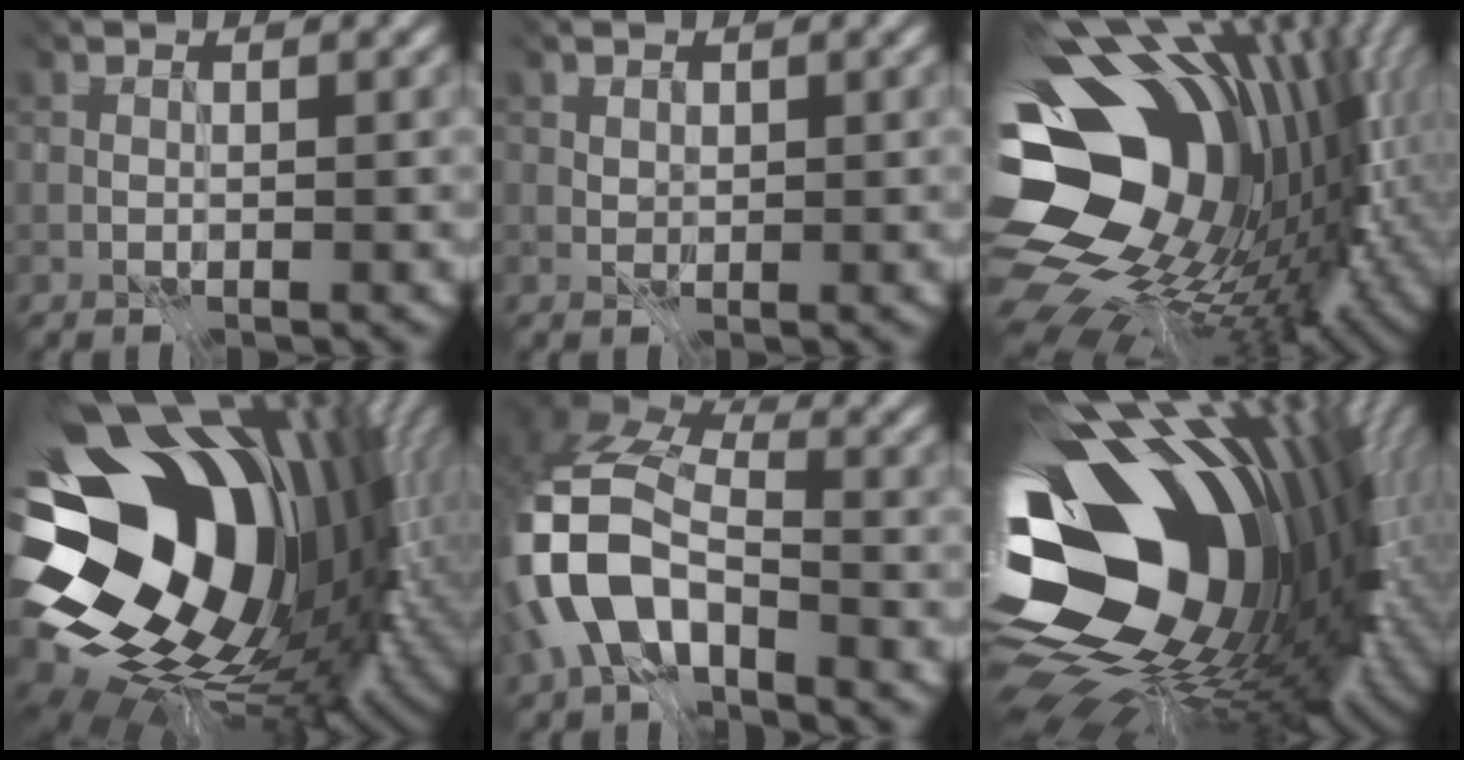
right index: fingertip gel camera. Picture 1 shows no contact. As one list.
[{"total": 1.1, "force": [-0.6, -0.4, -0.8], "torque": [0.006, -0.026, 0.018]}, {"total": 16.6, "force": [-1.1, 11.1, 12.4], "torque": [-0.205, -0.040, 0.026]}, {"total": 18.7, "force": [-1.3, 12.8, 13.7], "torque": [-0.256, -0.066, 0.029]}, {"total": 9.1, "force": [-5.3, 4.2, 6.1], "torque": [-0.150, -0.016, -0.082]}, {"total": 17.8, "force": [-2.5, 10.7, 14.0], "torque": [-0.231, -0.038, -0.023]}]